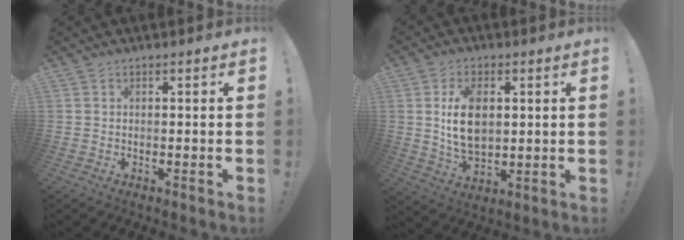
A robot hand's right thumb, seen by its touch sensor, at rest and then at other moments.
{"total": 11.9, "force": [2.3, 7.5, 8.9], "torque": [-0.156, -0.006, 0.037]}